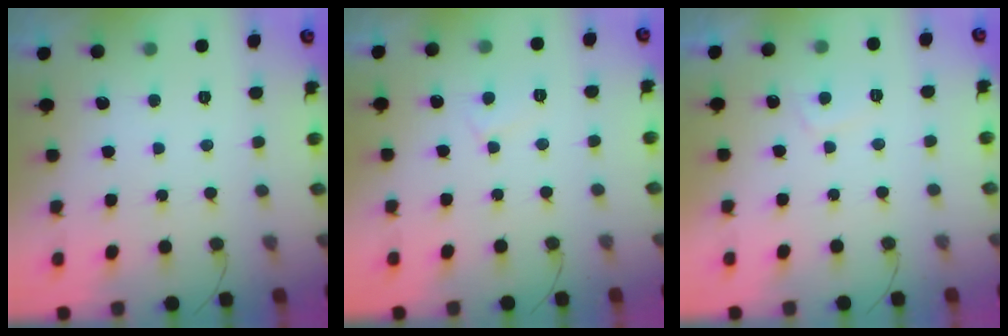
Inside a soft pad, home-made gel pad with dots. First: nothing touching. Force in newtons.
{"total": 2.9, "press": 2.9, "slide": 0.3}
{"total": 2.8, "press": 2.7, "slide": 0.9}